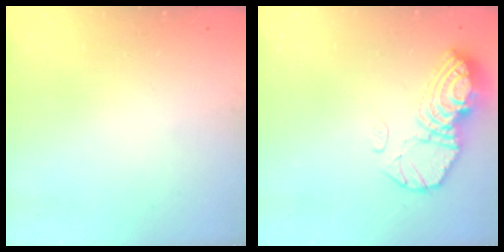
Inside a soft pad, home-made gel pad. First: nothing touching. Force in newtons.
{"total": 11.9, "press": 11.8, "slide": 0.9}